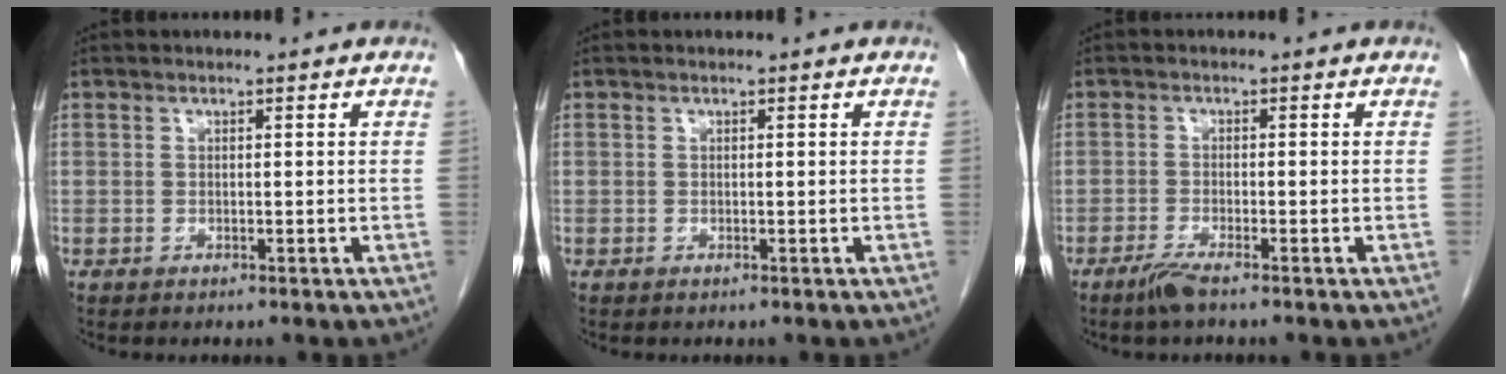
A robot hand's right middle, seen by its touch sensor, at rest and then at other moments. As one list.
[{"total": 0.0}, {"total": 2.6, "force": [-2.0, -0.2, 1.7], "torque": [-0.042, -0.006, -0.043]}]